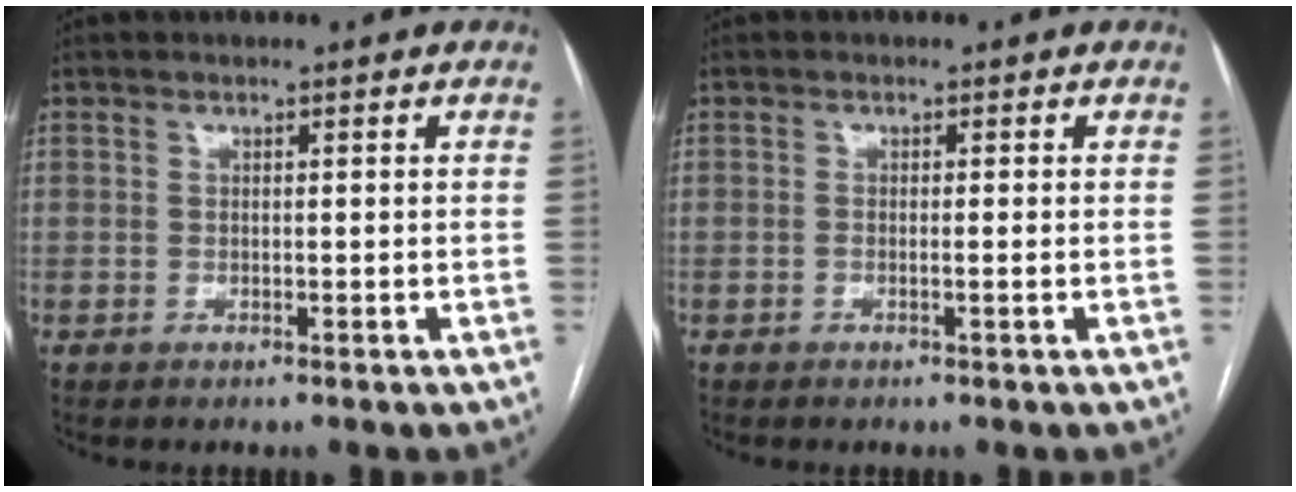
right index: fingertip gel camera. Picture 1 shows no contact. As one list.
[{"total": 0.8, "force": [-0.2, -0.1, 0.8], "torque": [-0.015, 0.000, -0.004]}]